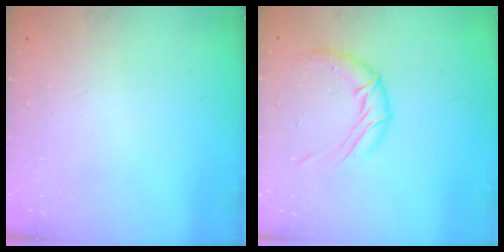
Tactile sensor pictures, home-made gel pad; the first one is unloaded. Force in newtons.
{"total": 10.8, "press": 10.7, "slide": 1.3}